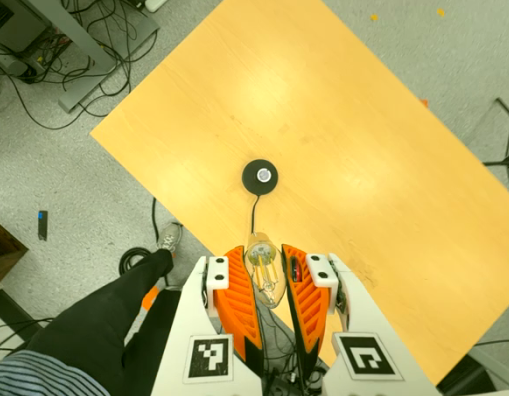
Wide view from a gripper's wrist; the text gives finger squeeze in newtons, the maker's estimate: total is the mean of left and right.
{"total": 22.1, "left": 26.0, "right": 18.2}